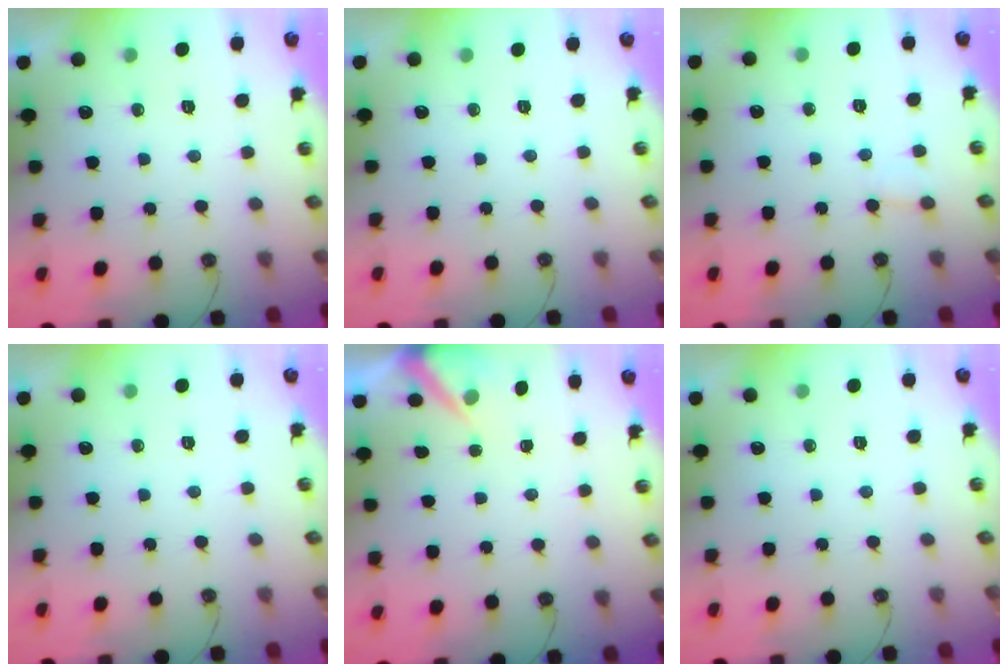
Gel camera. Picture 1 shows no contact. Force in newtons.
{"total": 0.0}
{"total": 3.4, "press": 3.4, "slide": 0.3}
{"total": 0.0}
{"total": 3.7, "press": 3.7, "slide": 0.3}
{"total": 0.0}